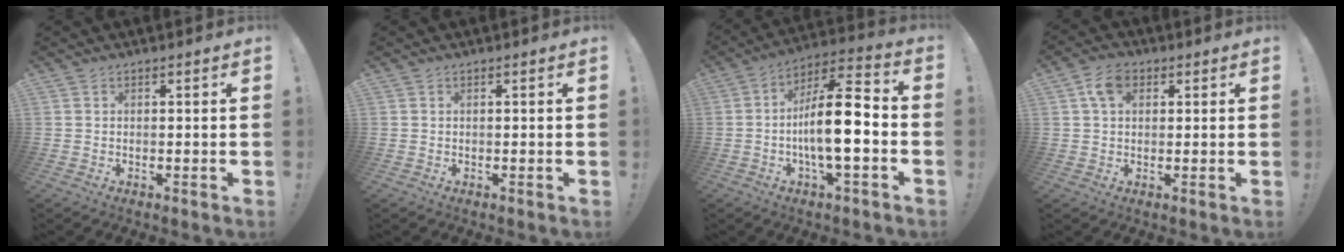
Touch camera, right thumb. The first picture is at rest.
{"total": 0.0}
{"total": 17.1, "force": [-2.7, 4.9, 16.2], "torque": [-0.279, 0.011, -0.048]}
{"total": 6.6, "force": [2.3, 4.3, 4.4], "torque": [-0.075, 0.005, 0.045]}